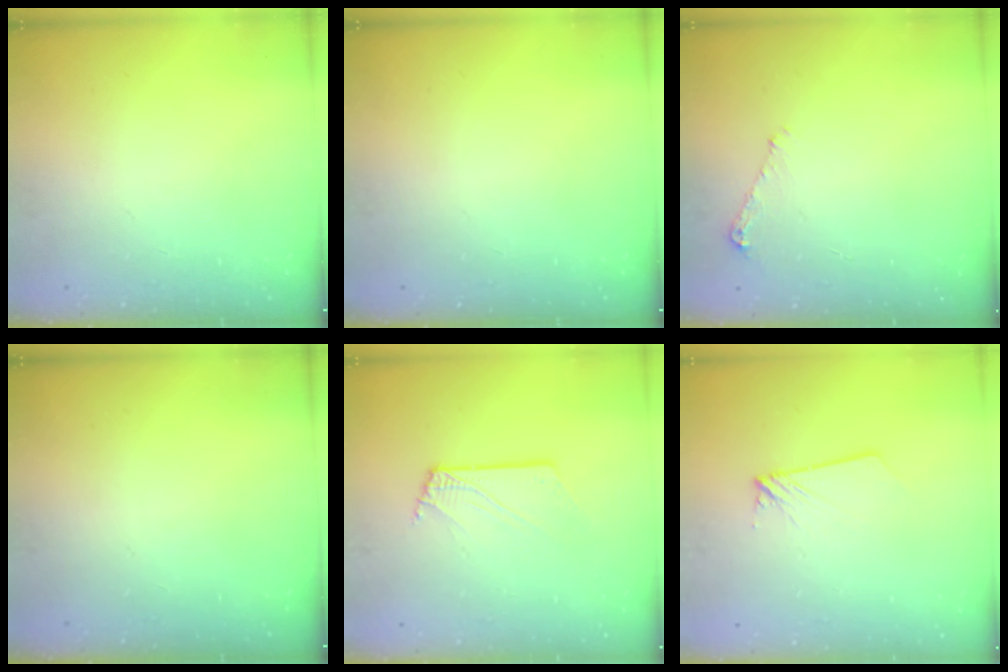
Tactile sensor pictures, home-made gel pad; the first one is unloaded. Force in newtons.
{"total": 0.0}
{"total": 5.3, "press": 5.2, "slide": 0.6}
{"total": 0.0}
{"total": 2.6, "press": 2.6, "slide": 0.3}
{"total": 1.8, "press": 1.8, "slide": 0.1}